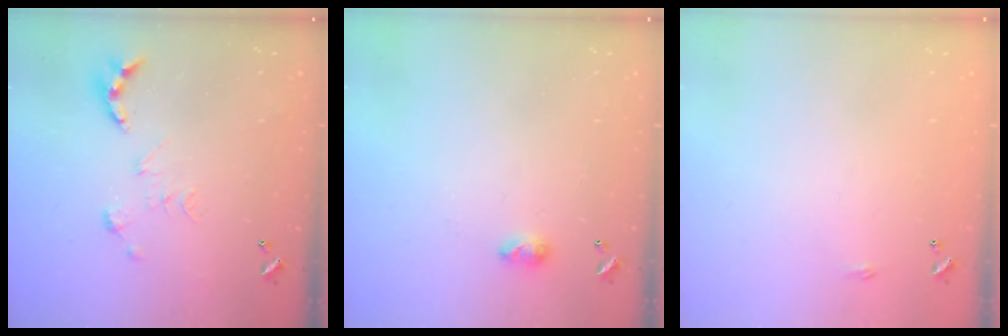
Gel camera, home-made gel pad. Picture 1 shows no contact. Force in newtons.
{"total": 4.9, "press": 4.8, "slide": 0.7}
{"total": 2.2, "press": 2.1, "slide": 0.4}